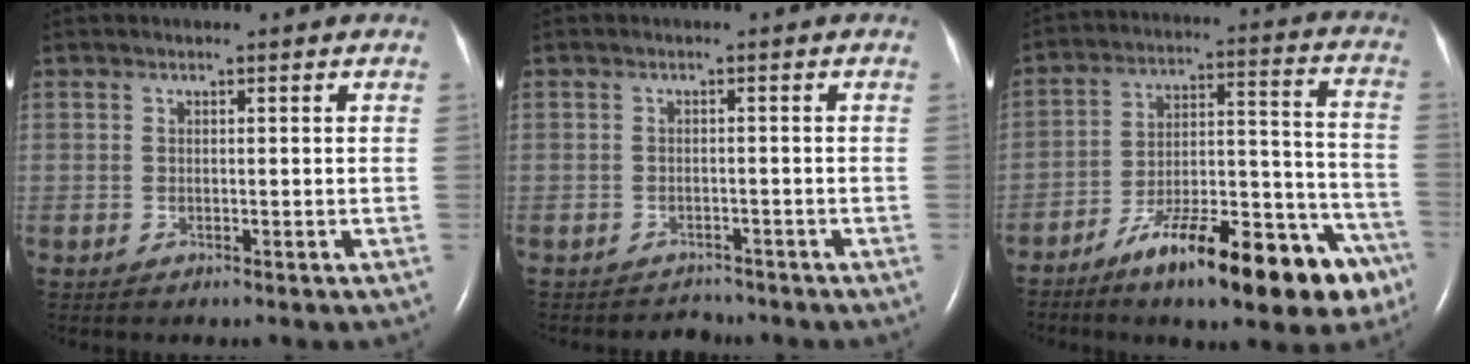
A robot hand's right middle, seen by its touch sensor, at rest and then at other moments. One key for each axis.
{"total": 1.9, "fx": -1.7, "fy": 0.5, "fz": -0.6, "tx": 0.007, "ty": -0.005, "tz": -0.025}
{"total": 20.3, "fx": -13.0, "fy": 5.2, "fz": 14.8, "tx": -0.170, "ty": 0.038, "tz": -0.198}